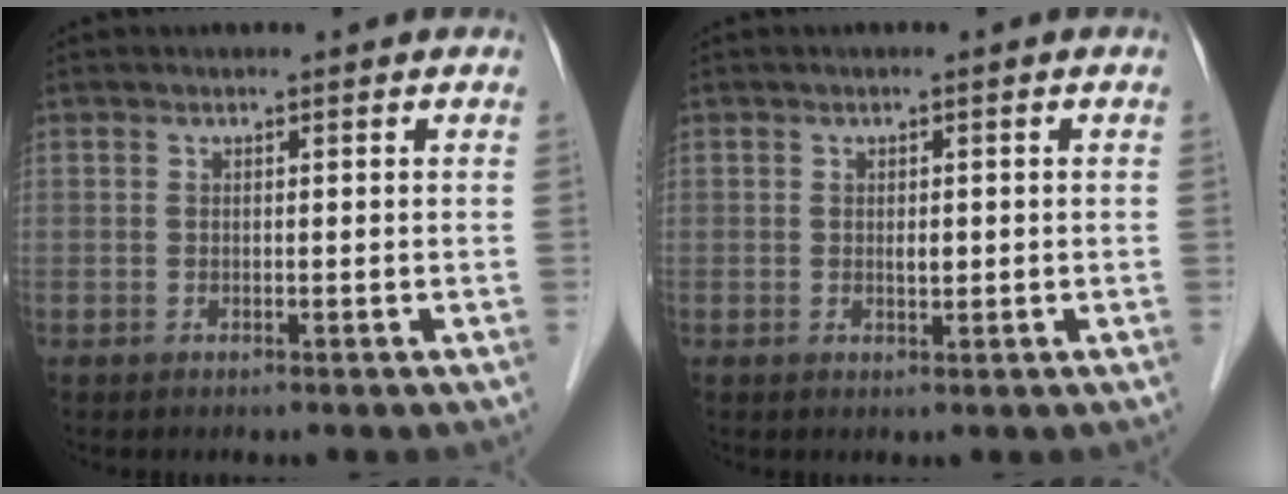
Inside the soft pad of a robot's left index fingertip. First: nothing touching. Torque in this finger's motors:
{"motor_torque": [0.06, 0.02, 0.02, 0.00]}